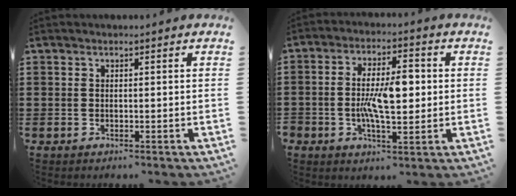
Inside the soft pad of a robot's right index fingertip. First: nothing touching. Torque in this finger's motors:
{"motor_torque": [2.14, 0.00, 1.05, 0.21]}